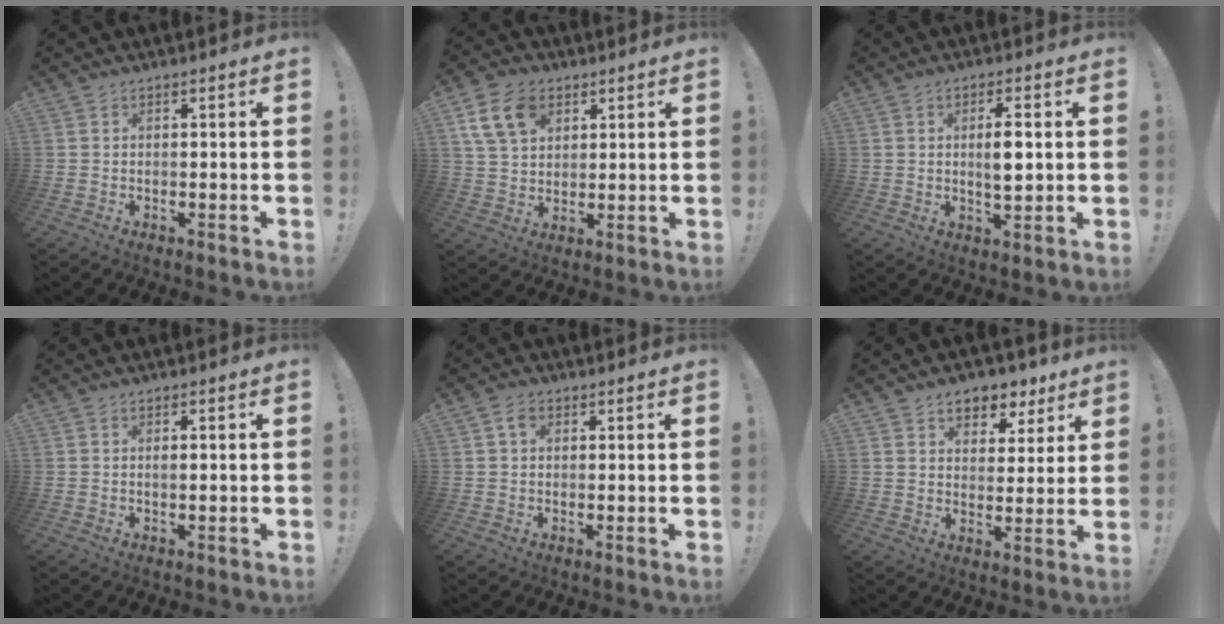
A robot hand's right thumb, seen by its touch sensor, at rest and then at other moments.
{"total": 12.0, "force": [5.6, 8.1, 6.7], "torque": [-0.122, -0.013, 0.111]}
{"total": 6.0, "force": [0.7, 2.4, 5.4], "torque": [-0.077, -0.005, 0.007]}
{"total": 0.8, "force": [-0.1, 0.2, 0.8], "torque": [-0.014, 0.001, -0.002]}
{"total": 2.7, "force": [0.9, 1.8, 1.8], "torque": [-0.022, 0.002, 0.013]}
{"total": 7.8, "force": [5.3, 5.1, 2.6], "torque": [-0.022, -0.039, 0.097]}